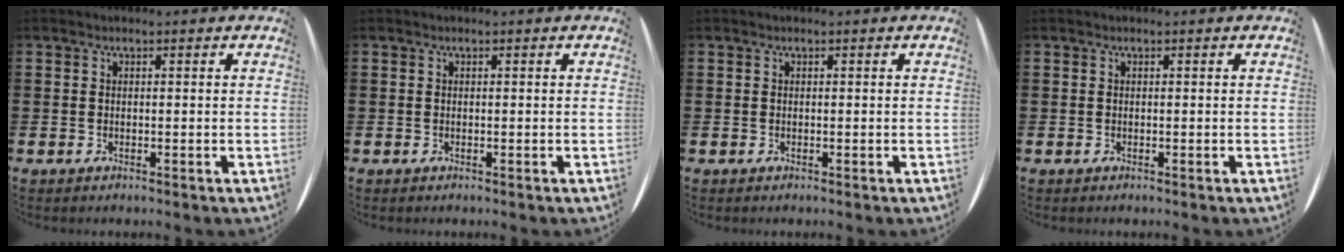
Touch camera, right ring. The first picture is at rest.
{"total": 0.0}
{"total": 0.0}
{"total": 0.0}